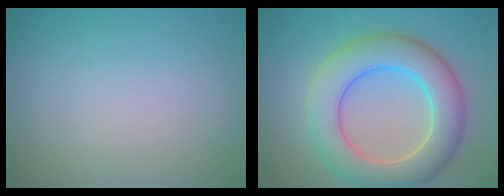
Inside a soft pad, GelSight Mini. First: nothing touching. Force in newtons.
{"total": 7.5, "press": 7.5, "slide": 0.4}